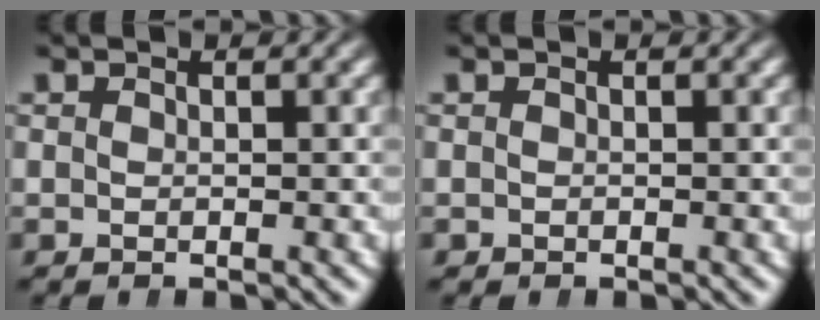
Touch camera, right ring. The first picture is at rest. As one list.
[{"total": 0.7, "force": [-0.4, 0.6, 0.0], "torque": [-0.003, -0.005, -0.006]}]